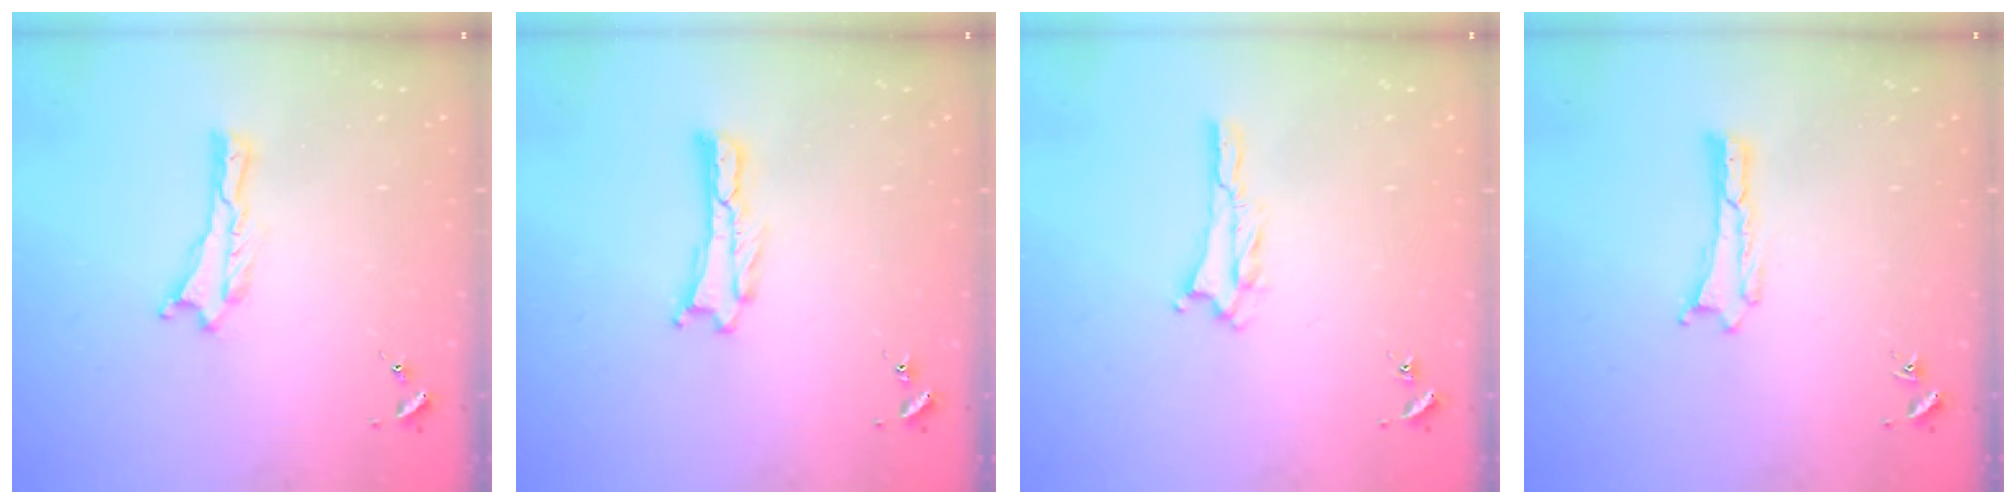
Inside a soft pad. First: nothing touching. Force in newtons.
{"total": 0.0}
{"total": 2.1, "press": 2.1, "slide": 0.3}
{"total": 0.0}